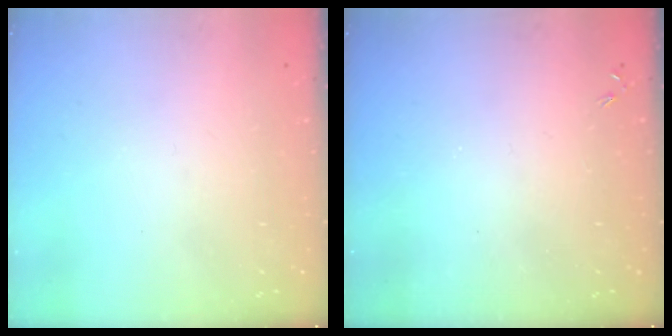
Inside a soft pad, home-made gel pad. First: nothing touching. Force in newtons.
{"total": 0.0}